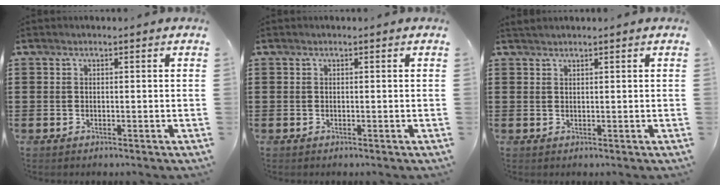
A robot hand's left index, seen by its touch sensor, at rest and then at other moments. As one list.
[{"total": 0.0}, {"total": 0.9, "force": [0.8, 0.1, 0.4], "torque": [-0.009, 0.001, 0.016]}]